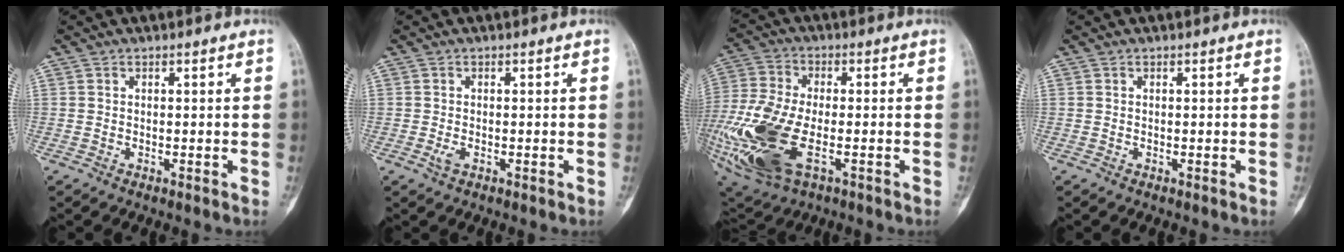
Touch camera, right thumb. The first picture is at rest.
{"total": 1.3, "force": [-0.4, 0.7, 1.0], "torque": [-0.026, -0.003, -0.008]}
{"total": 21.4, "force": [-6.0, 10.7, 17.6], "torque": [-0.434, -0.019, -0.100]}
{"total": 0.0}